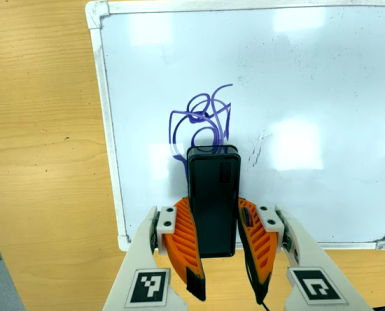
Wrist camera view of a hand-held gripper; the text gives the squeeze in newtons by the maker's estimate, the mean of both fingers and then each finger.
{"total": 8.7, "left": 7.0, "right": 10.3}